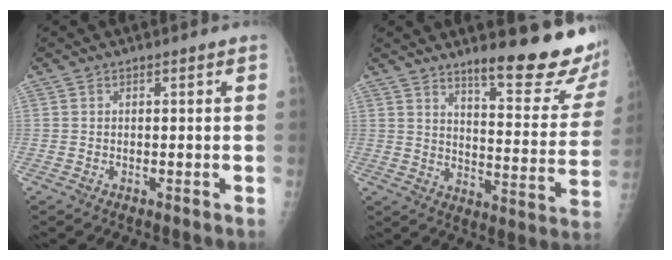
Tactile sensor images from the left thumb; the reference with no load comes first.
{"total": 19.6, "force": [14.9, 3.4, 12.2], "torque": [-0.133, -0.118, 0.199]}